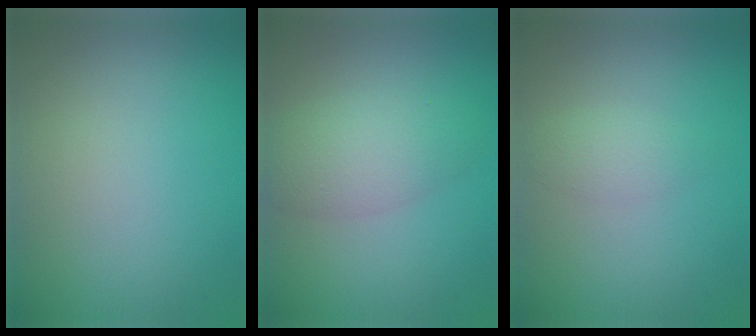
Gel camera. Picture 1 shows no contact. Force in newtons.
{"total": 3.8, "press": 3.8, "slide": 0.1}
{"total": 1.5, "press": 1.5, "slide": 0.0}